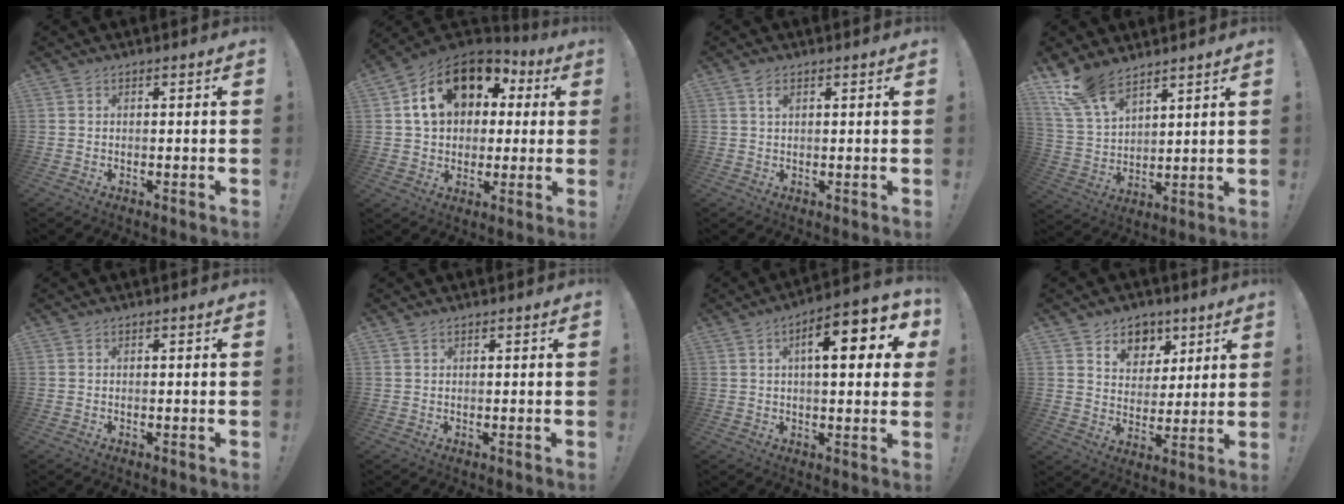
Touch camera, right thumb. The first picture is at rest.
{"total": 18.1, "force": [6.3, 13.0, 11.0], "torque": [-0.170, -0.006, 0.123]}
{"total": 2.0, "force": [1.1, 0.9, 1.4], "torque": [-0.016, -0.005, 0.017]}
{"total": 12.2, "force": [9.6, 5.2, 5.3], "torque": [-0.113, -0.057, 0.186]}
{"total": 0.0}
{"total": 0.9, "force": [0.7, 0.2, 0.4], "torque": [-0.009, 0.000, 0.014]}
{"total": 13.0, "force": [3.8, 4.5, 11.5], "torque": [-0.154, -0.009, 0.051]}
{"total": 9.6, "force": [5.5, 7.6, 2.3], "torque": [-0.026, -0.039, 0.108]}